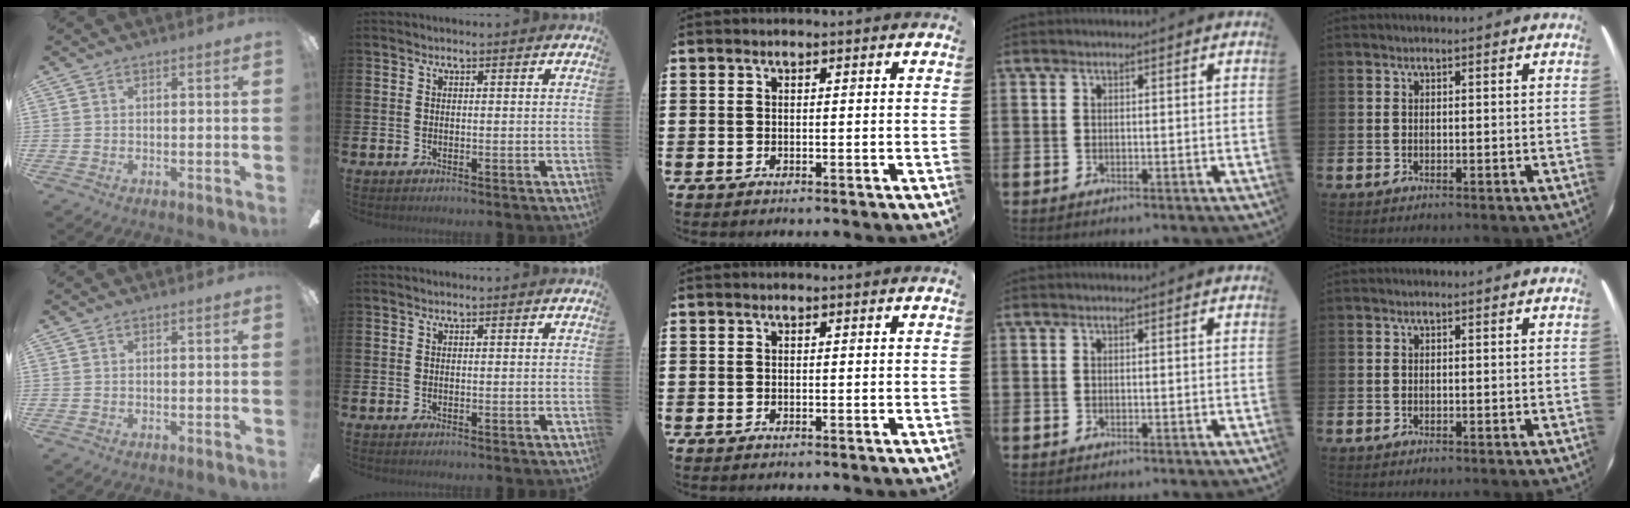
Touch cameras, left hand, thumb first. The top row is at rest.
{}